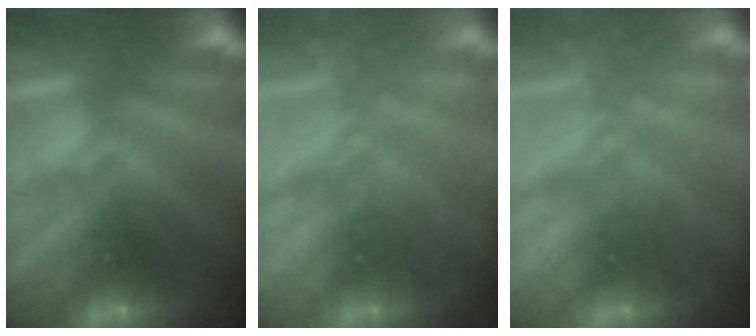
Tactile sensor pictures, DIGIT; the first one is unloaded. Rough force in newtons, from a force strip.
{"total": 2.0}
{"total": 2.0}